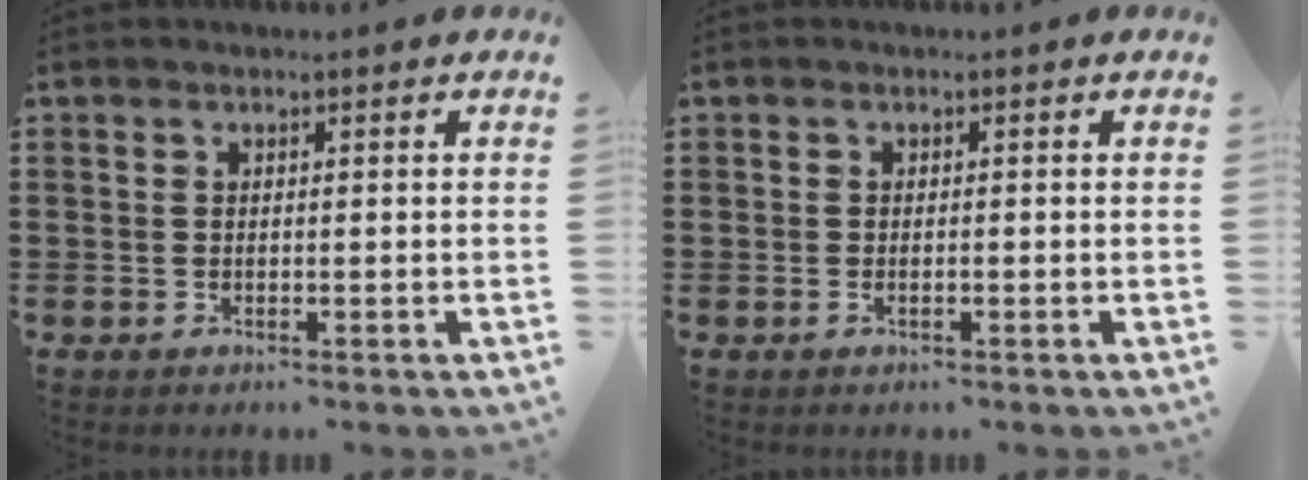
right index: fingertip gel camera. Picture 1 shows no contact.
{"total": 0.7, "force": [-0.4, 0.0, 0.6], "torque": [-0.011, -0.006, -0.006]}